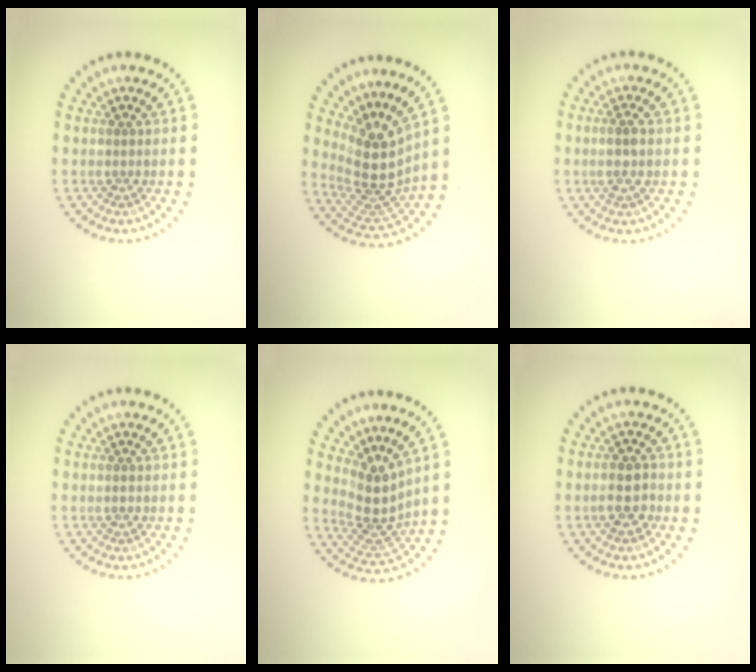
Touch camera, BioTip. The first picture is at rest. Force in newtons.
{"total": 4.7, "press": 3.5, "slide": 3.2}
{"total": 1.3, "press": 1.1, "slide": 0.7}
{"total": 0.7, "press": 0.7, "slide": 0.1}
{"total": 3.6, "press": 2.7, "slide": 2.4}
{"total": 2.5, "press": 2.4, "slide": 0.6}